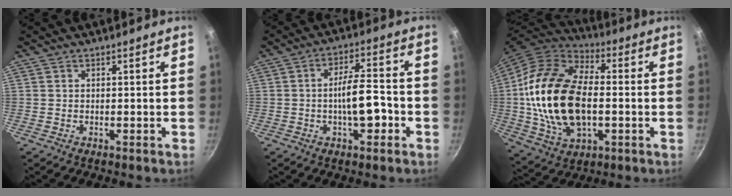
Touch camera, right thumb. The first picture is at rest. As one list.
[{"total": 8.9, "force": [-2.3, 3.3, 7.9], "torque": [-0.111, 0.026, -0.041]}, {"total": 23.6, "force": [-0.7, 14.3, 18.8], "torque": [-0.352, 0.017, -0.012]}]